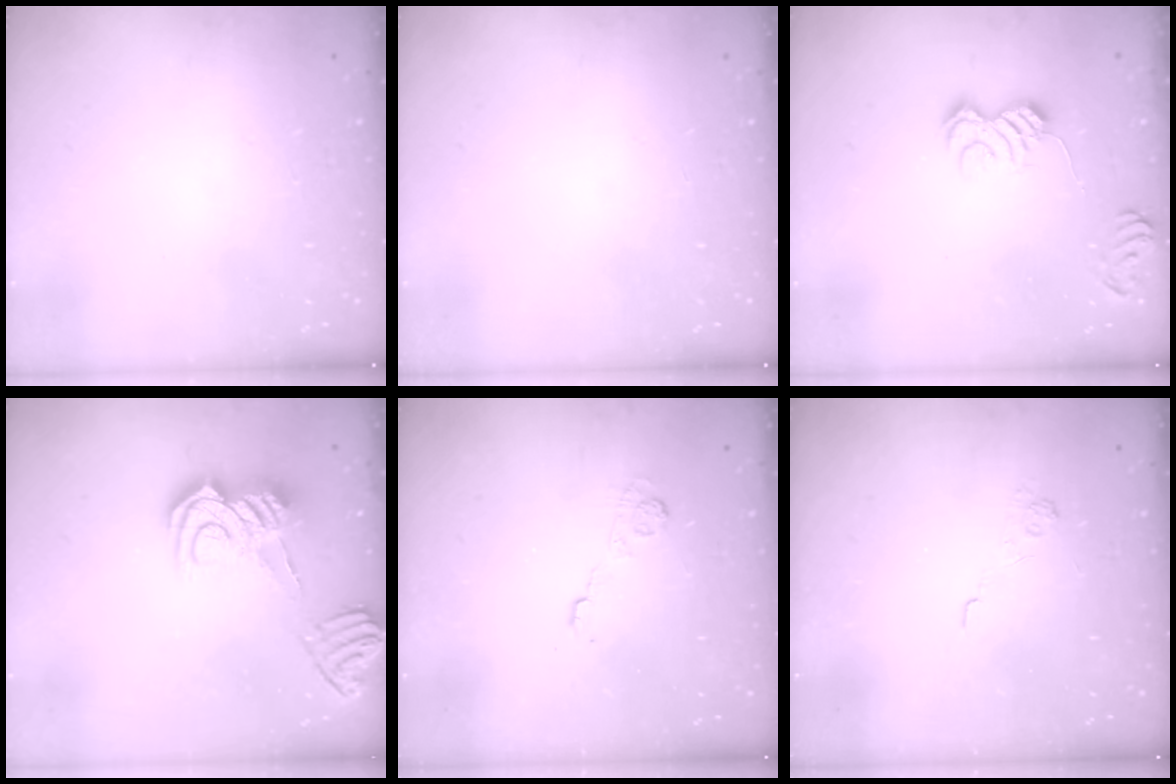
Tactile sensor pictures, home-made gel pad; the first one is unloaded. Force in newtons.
{"total": 0.0}
{"total": 5.8, "press": 5.7, "slide": 1.4}
{"total": 14.8, "press": 14.7, "slide": 1.5}
{"total": 4.1, "press": 4.1, "slide": 0.7}
{"total": 3.8, "press": 3.5, "slide": 1.5}